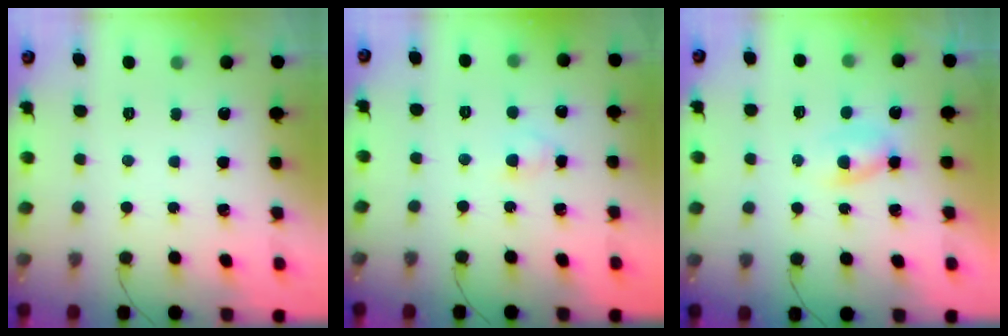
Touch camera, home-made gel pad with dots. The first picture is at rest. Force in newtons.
{"total": 2.6, "press": 2.4, "slide": 1.1}
{"total": 1.9, "press": 1.6, "slide": 1.0}